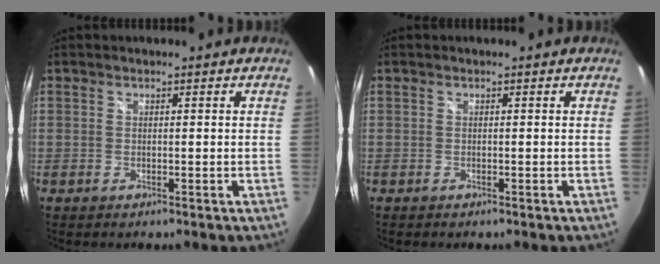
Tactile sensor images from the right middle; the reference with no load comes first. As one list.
[{"total": 0.0}]